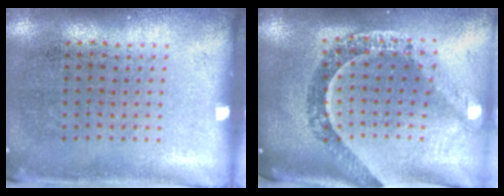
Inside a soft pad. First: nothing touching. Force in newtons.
{"total": 1.7, "press": 1.5, "slide": 0.9}